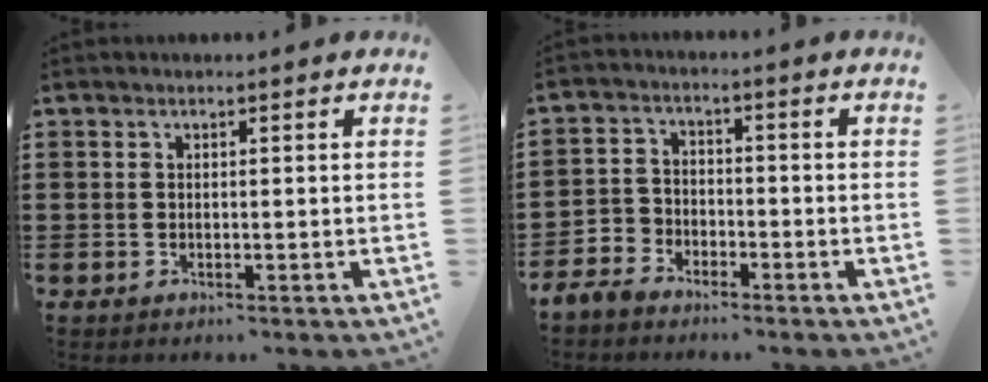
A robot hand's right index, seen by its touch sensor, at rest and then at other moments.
{"total": 3.8, "force": [-3.2, 1.9, 0.7], "torque": [-0.035, 0.005, -0.073]}